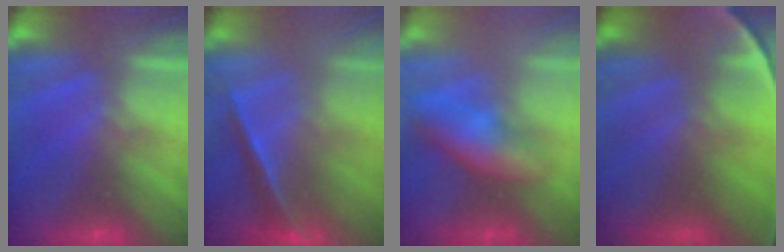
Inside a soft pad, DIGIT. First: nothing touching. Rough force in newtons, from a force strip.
{"total": 2.0}
{"total": 4.5}
{"total": 7.6}